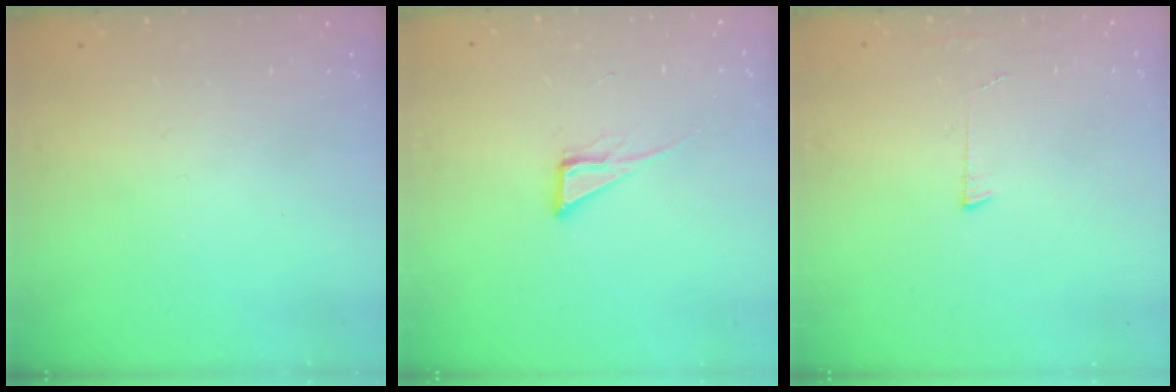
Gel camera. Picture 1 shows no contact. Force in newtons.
{"total": 6.1, "press": 6.1, "slide": 0.4}
{"total": 3.0, "press": 3.0, "slide": 0.3}